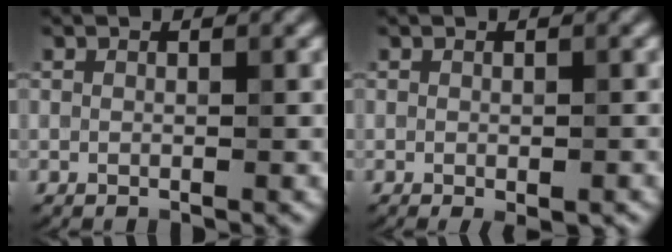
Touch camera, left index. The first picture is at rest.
{"total": 1.0, "force": [-0.6, 0.2, 0.8], "torque": [-0.015, -0.006, -0.004]}